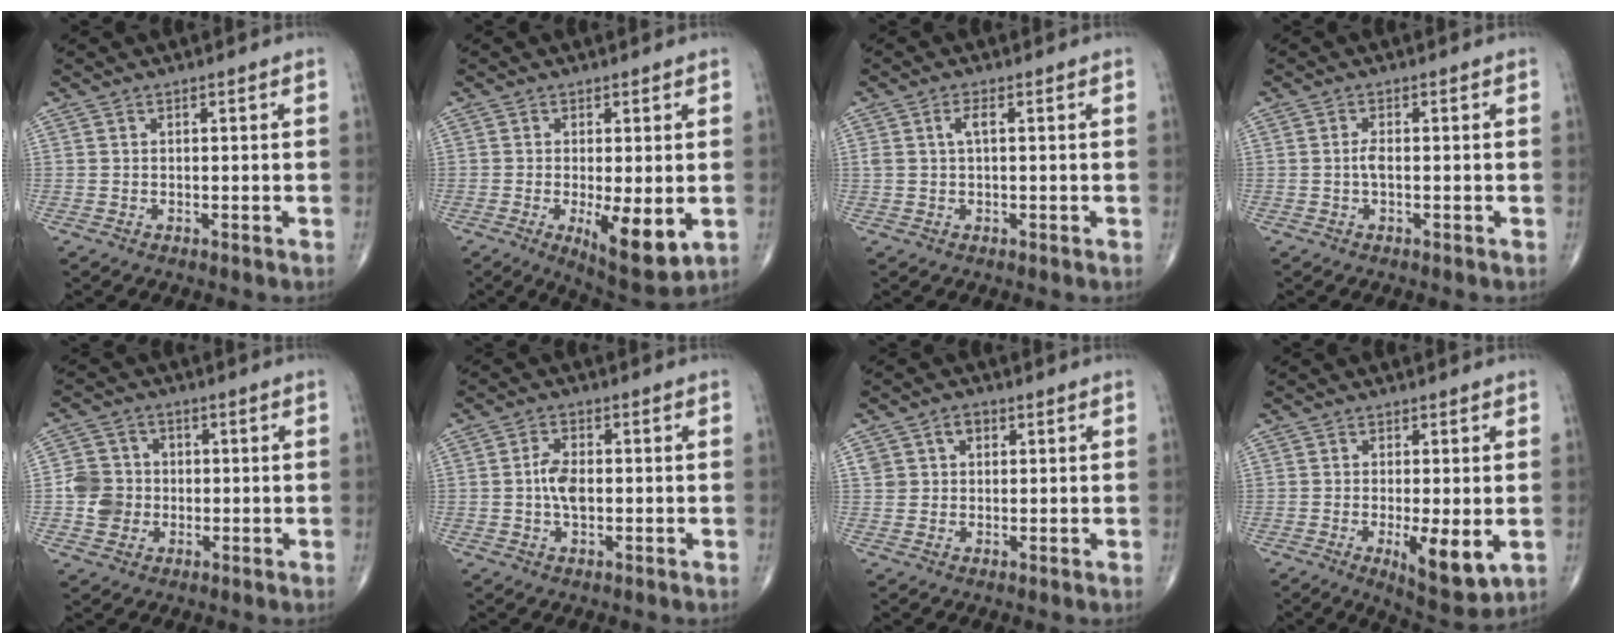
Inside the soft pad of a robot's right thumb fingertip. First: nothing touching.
{"total": 9.4, "force": [-2.0, 3.0, 8.7], "torque": [-0.128, -0.025, -0.024]}
{"total": 2.1, "force": [0.5, 0.7, 2.0], "torque": [-0.047, 0.008, 0.013]}
{"total": 1.6, "force": [-0.3, 0.5, 1.4], "torque": [-0.031, 0.000, -0.006]}
{"total": 7.3, "force": [-0.8, 6.7, 2.9], "torque": [-0.031, 0.012, -0.019]}
{"total": 4.8, "force": [-0.2, 2.6, 4.0], "torque": [-0.073, 0.005, -0.010]}
{"total": 3.7, "force": [1.4, 3.0, 1.7], "torque": [-0.007, -0.001, 0.024]}
{"total": 8.7, "force": [-2.0, 2.7, 8.0], "torque": [-0.118, -0.022, -0.025]}